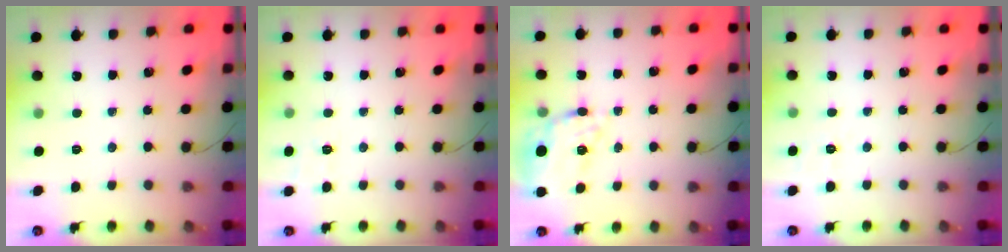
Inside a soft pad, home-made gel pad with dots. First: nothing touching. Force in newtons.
{"total": 5.5, "press": 5.2, "slide": 1.9}
{"total": 12.3, "press": 11.9, "slide": 3.0}
{"total": 2.0, "press": 0.4, "slide": 1.9}